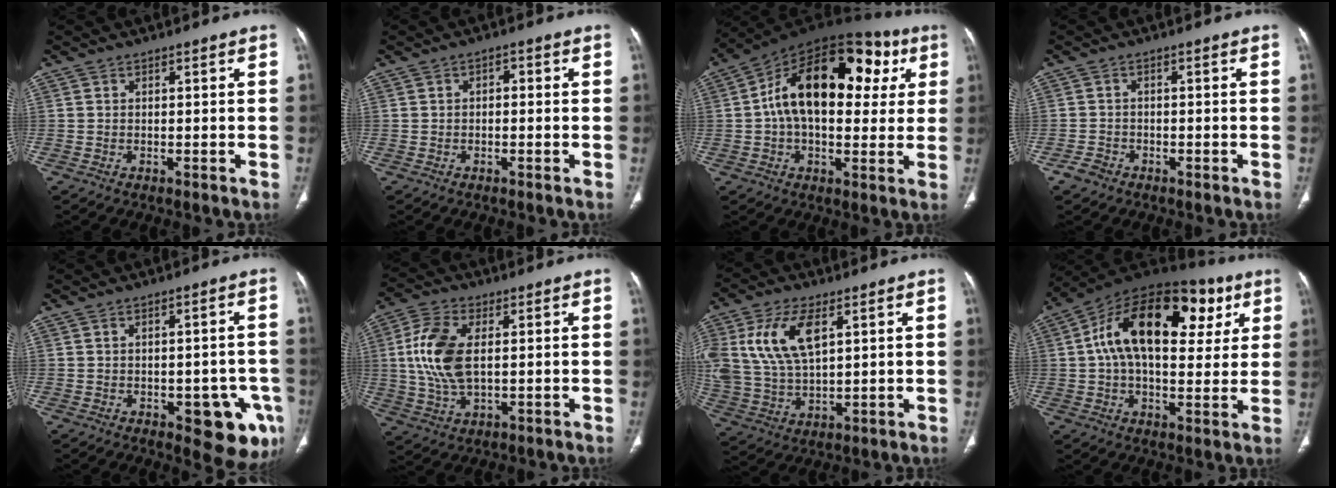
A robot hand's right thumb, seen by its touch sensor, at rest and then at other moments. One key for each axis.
{"total": 1.5, "fx": 0.0, "fy": 1.0, "fz": 1.1, "tx": -0.009, "ty": 0.008, "tz": -0.007}
{"total": 24.1, "fx": 5.1, "fy": 13.9, "fz": 18.9, "tx": -0.269, "ty": 0.035, "tz": 0.068}
{"total": 2.2, "fx": -1.6, "fy": 1.4, "fz": 0.5, "tx": -0.012, "ty": 0.008, "tz": -0.030}
{"total": 10.4, "fx": -4.1, "fy": 4.7, "fz": 8.3, "tx": -0.066, "ty": 0.007, "tz": -0.042}
{"total": 11.9, "fx": 1.5, "fy": 6.3, "fz": 9.9, "tx": -0.218, "ty": 0.001, "tz": 0.031}
{"total": 15.0, "fx": 5.2, "fy": 7.9, "fz": 11.6, "tx": -0.241, "ty": -0.005, "tz": 0.109}
{"total": 24.9, "fx": 7.5, "fy": 13.8, "fz": 19.3, "tx": -0.290, "ty": 0.028, "tz": 0.107}